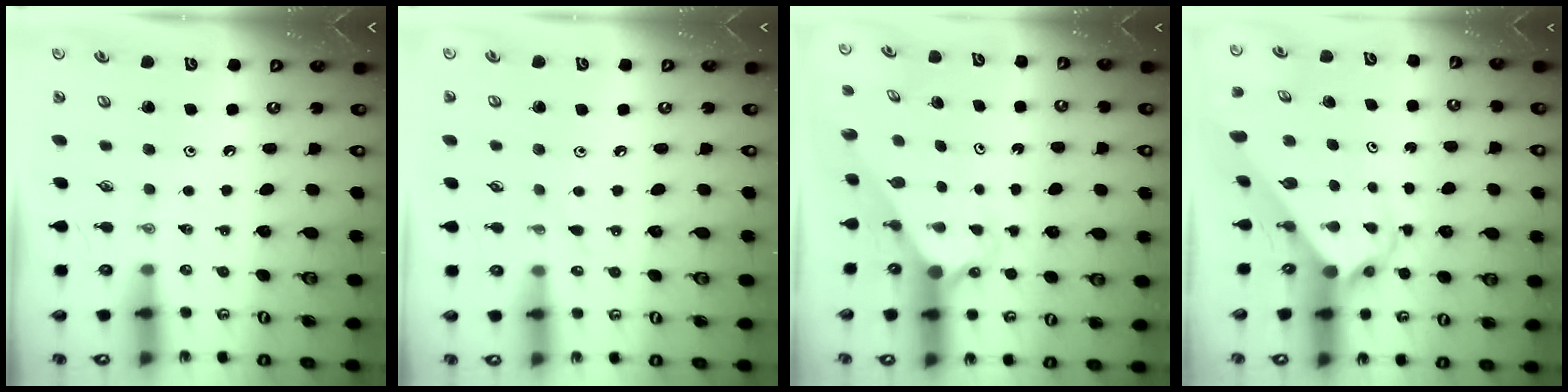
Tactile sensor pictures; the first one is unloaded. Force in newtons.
{"total": 2.5, "press": 2.5, "slide": 0.4}
{"total": 2.6, "press": 2.6, "slide": 0.2}
{"total": 4.2, "press": 4.2, "slide": 0.4}